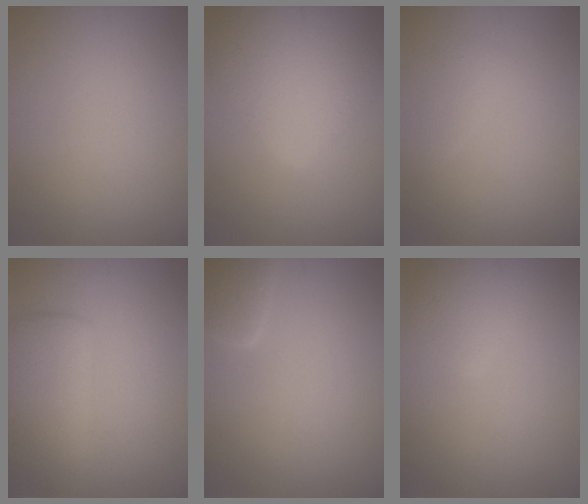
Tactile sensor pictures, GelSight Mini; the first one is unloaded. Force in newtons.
{"total": 8.3, "press": 8.3, "slide": 0.3}
{"total": 1.1, "press": 1.1, "slide": 0.1}
{"total": 4.6, "press": 4.6, "slide": 0.2}
{"total": 2.6, "press": 2.6, "slide": 0.3}
{"total": 2.6, "press": 2.6, "slide": 0.2}